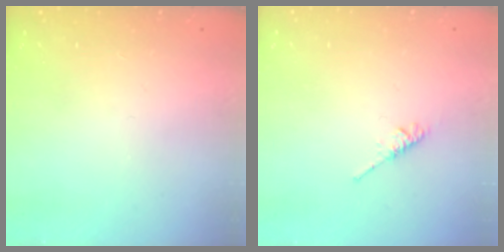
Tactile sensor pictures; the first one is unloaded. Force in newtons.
{"total": 3.3, "press": 3.2, "slide": 0.5}